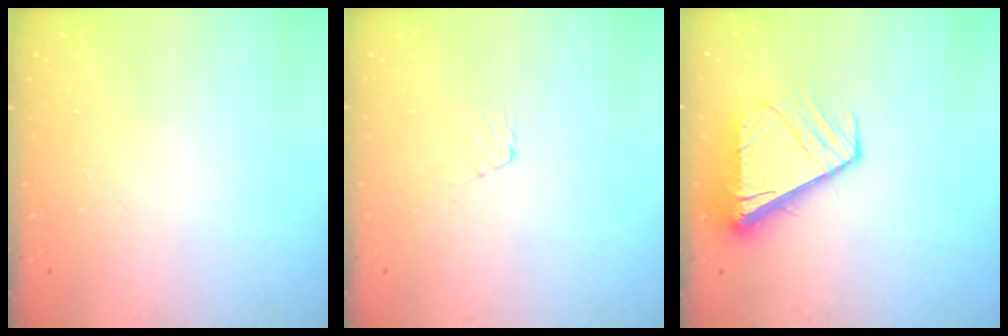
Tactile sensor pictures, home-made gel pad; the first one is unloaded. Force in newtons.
{"total": 3.5, "press": 3.5, "slide": 0.3}
{"total": 10.6, "press": 10.5, "slide": 1.3}